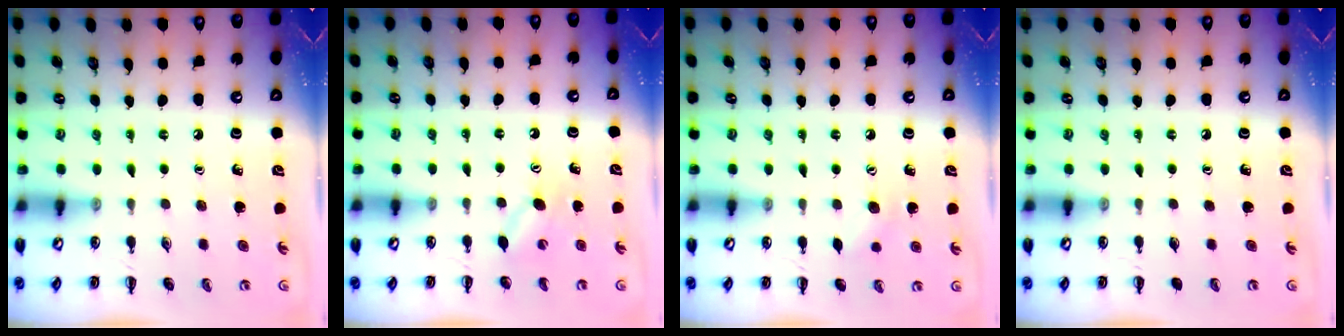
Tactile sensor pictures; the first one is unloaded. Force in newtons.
{"total": 5.2, "press": 5.1, "slide": 1.1}
{"total": 7.2, "press": 7.0, "slide": 1.8}
{"total": 0.0}